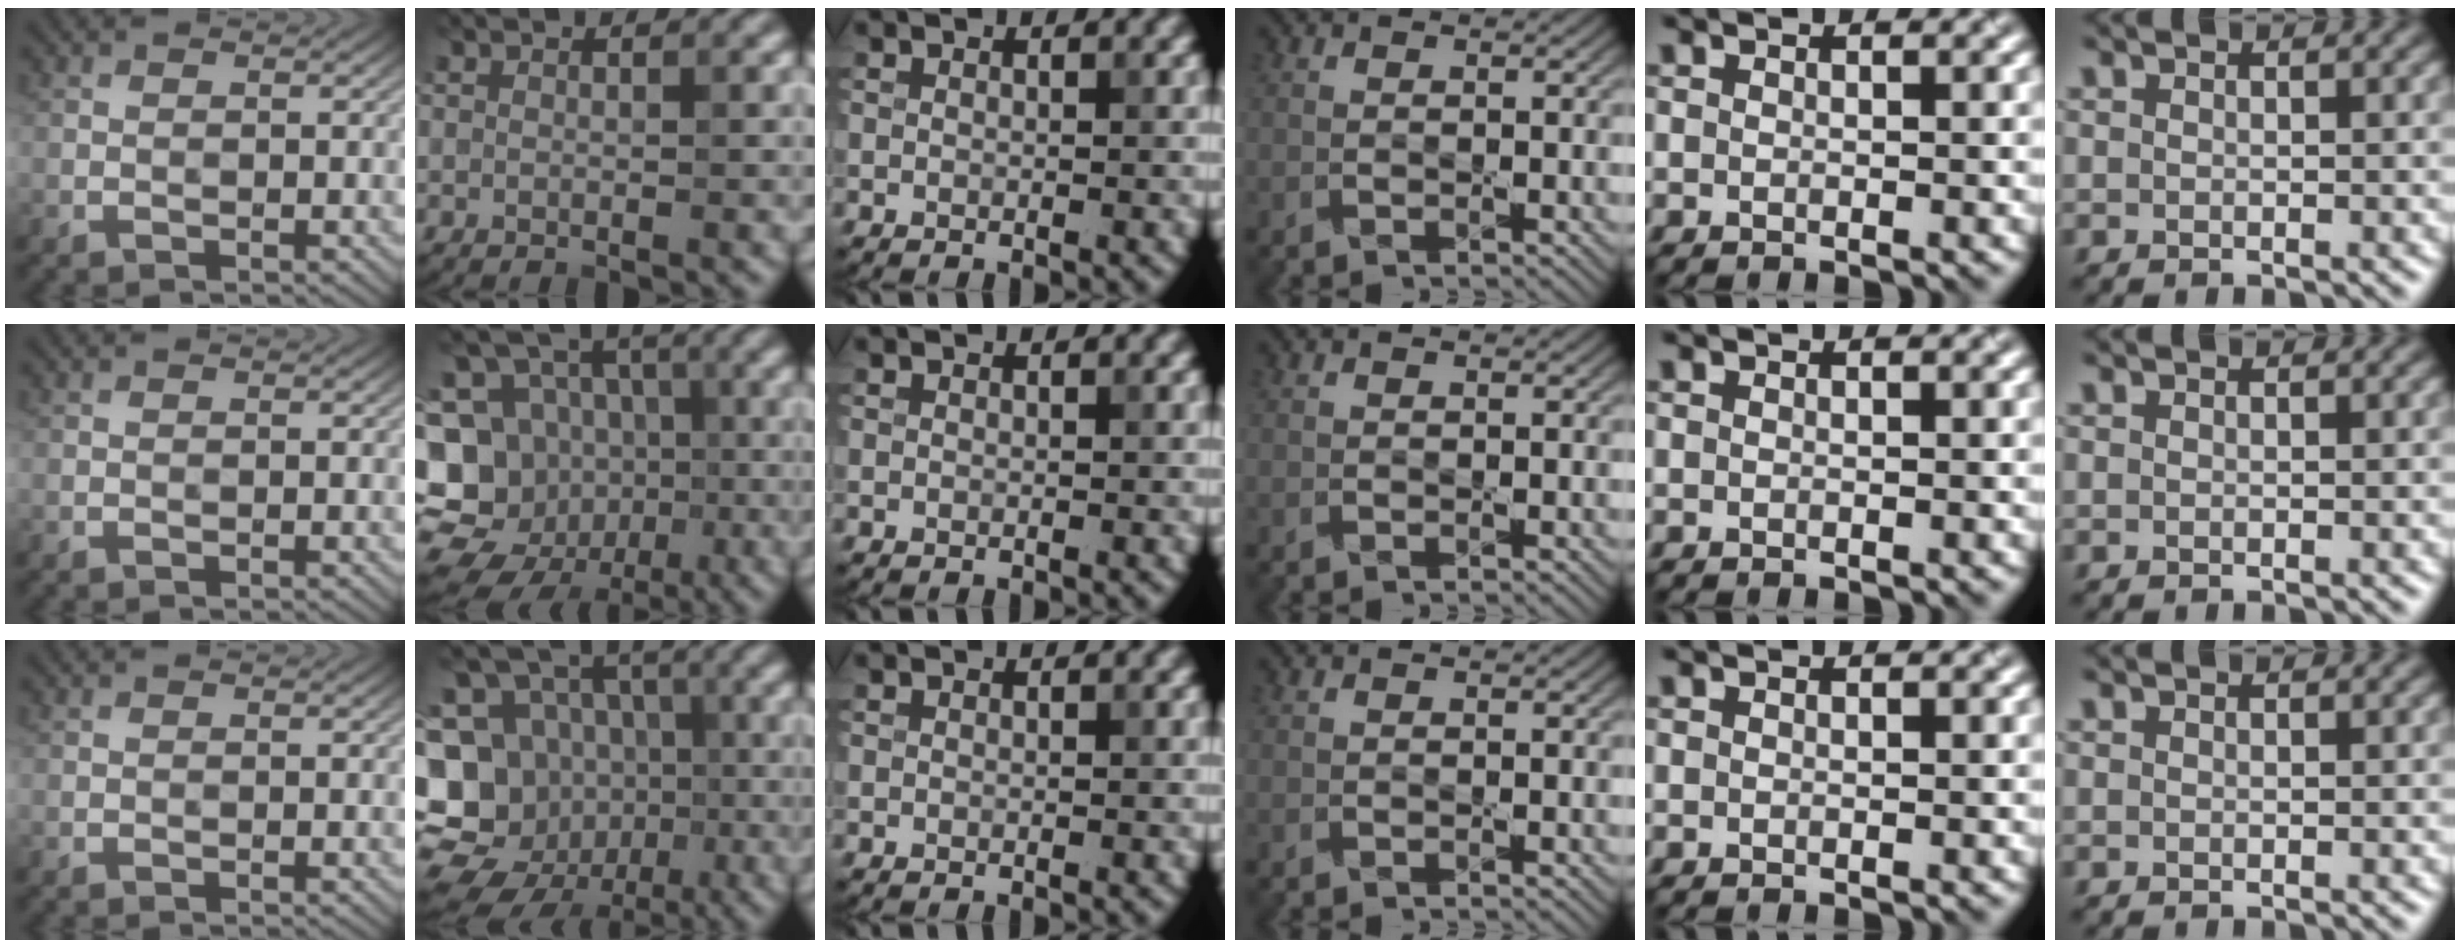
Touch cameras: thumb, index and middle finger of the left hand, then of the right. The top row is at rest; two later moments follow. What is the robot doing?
{"motion": "press", "object": "toy piano key"}